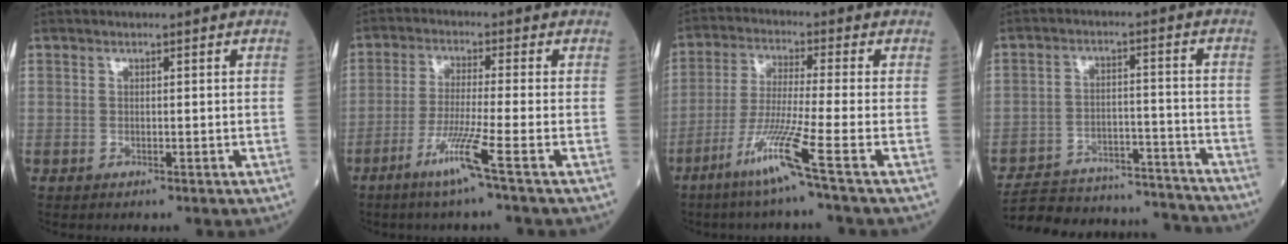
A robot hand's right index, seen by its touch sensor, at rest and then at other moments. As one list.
[{"total": 6.6, "force": [-3.6, -1.6, 5.3], "torque": [-0.102, -0.019, -0.076]}, {"total": 9.1, "force": [-5.0, -2.2, 7.3], "torque": [-0.139, -0.030, -0.106]}, {"total": 21.6, "force": [-20.6, 3.6, 5.4], "torque": [-0.104, 0.005, -0.286]}]